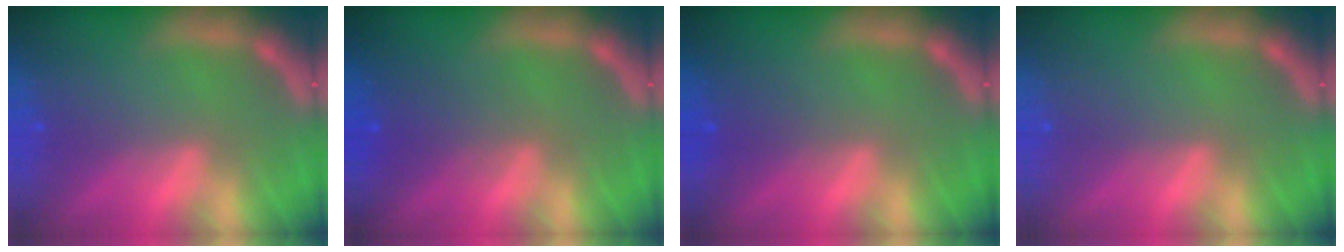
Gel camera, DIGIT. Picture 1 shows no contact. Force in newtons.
{"total": 2.5}
{"total": 1.4}
{"total": 0.0}